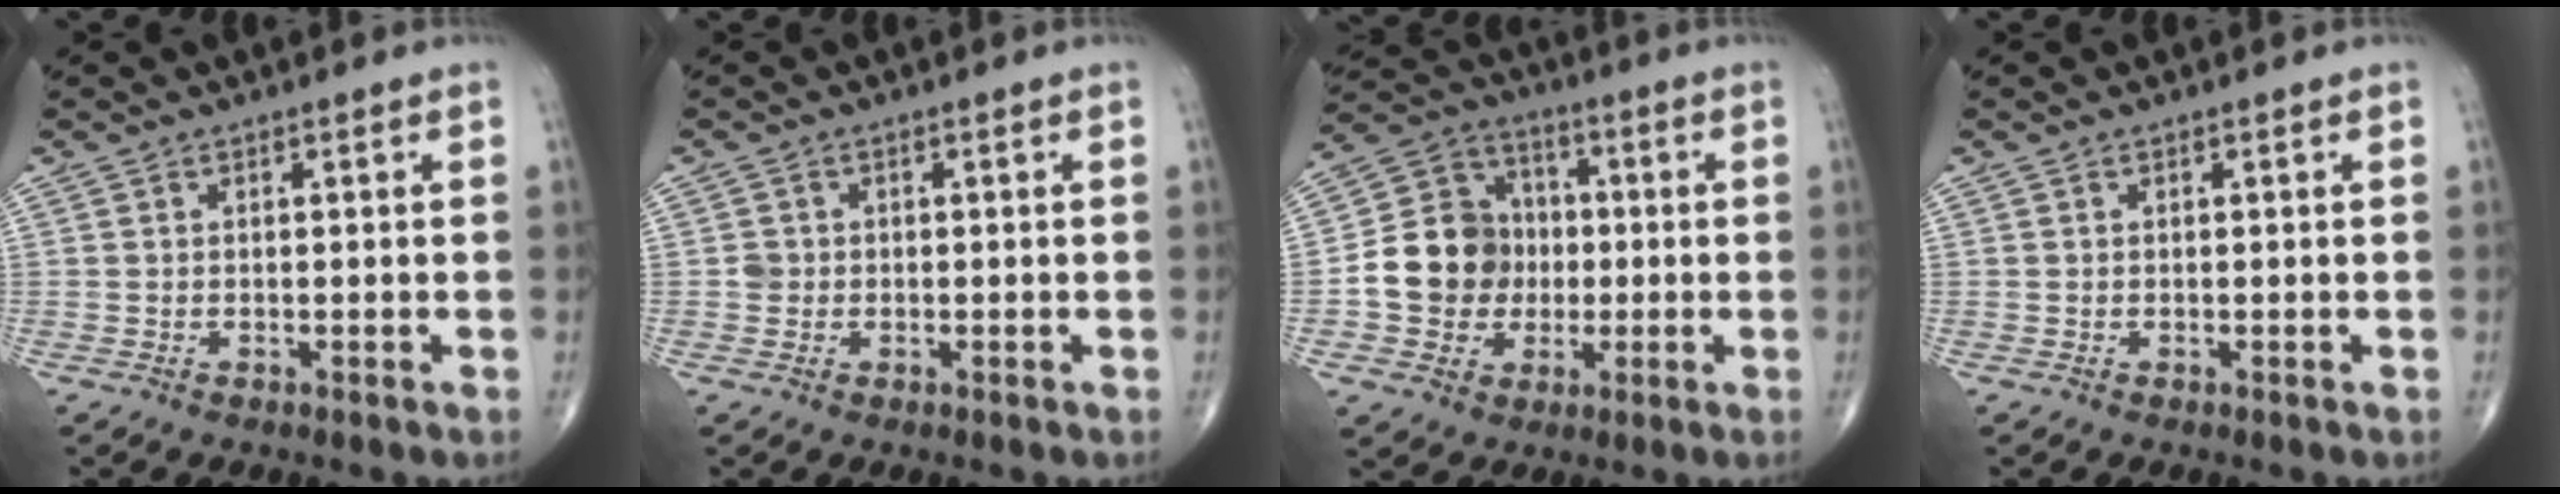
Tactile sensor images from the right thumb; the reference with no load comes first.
{"total": 1.4, "force": [0.0, 1.4, 0.4], "torque": [-0.001, 0.003, 0.000]}
{"total": 13.2, "force": [-1.4, 11.7, 5.9], "torque": [-0.071, 0.028, -0.029]}
{"total": 0.0}